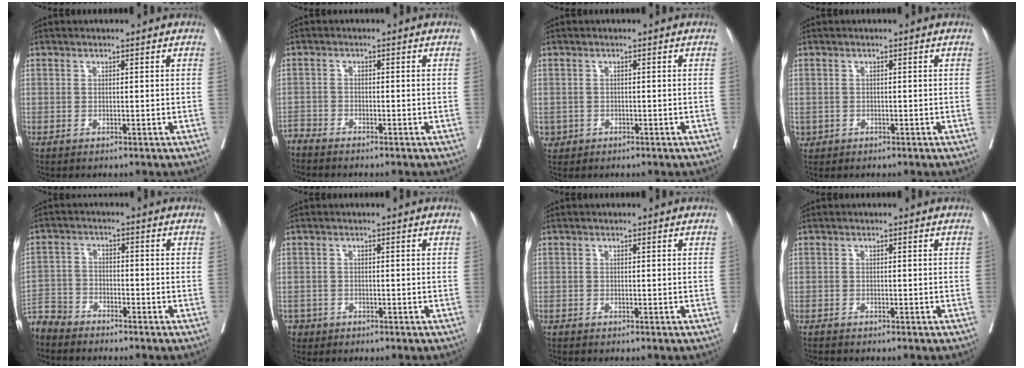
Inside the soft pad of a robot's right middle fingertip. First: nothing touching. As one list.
[{"total": 2.2, "force": [-2.1, -0.2, -0.3], "torque": [0.013, -0.006, -0.043]}, {"total": 1.6, "force": [-0.5, 1.5, 0.1], "torque": [0.000, 0.007, -0.004]}, {"total": 1.1, "force": [-0.3, 1.0, 0.1], "torque": [-0.001, 0.005, 0.001]}, {"total": 5.1, "force": [-4.9, 1.3, -0.3], "torque": [0.010, -0.005, -0.101]}, {"total": 1.9, "force": [-1.4, 1.3, -0.1], "torque": [-0.002, 0.006, -0.025]}, {"total": 0.8, "force": [-0.8, 0.1, 0.1], "torque": [-0.005, 0.000, -0.016]}, {"total": 2.1, "force": [-2.0, -0.1, 0.8], "torque": [-0.011, -0.001, -0.030]}]